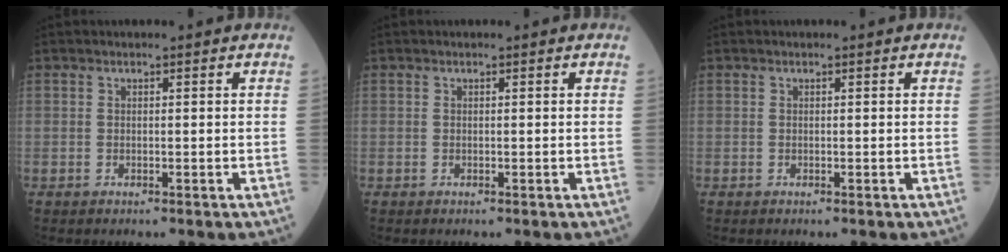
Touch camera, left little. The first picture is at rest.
{"total": 0.0}
{"total": 0.0}